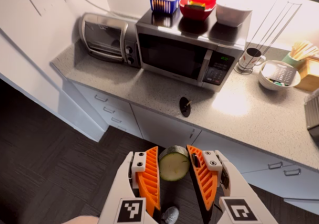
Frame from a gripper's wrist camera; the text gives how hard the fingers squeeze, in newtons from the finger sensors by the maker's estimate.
{"total": 9.9, "left": 10.2, "right": 9.6}